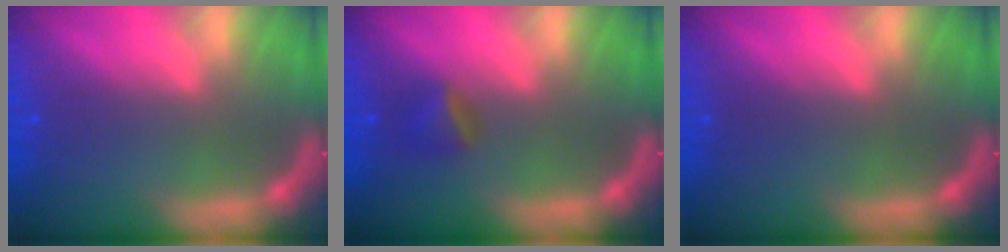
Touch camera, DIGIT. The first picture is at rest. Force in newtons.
{"total": 1.9}
{"total": 0.0}